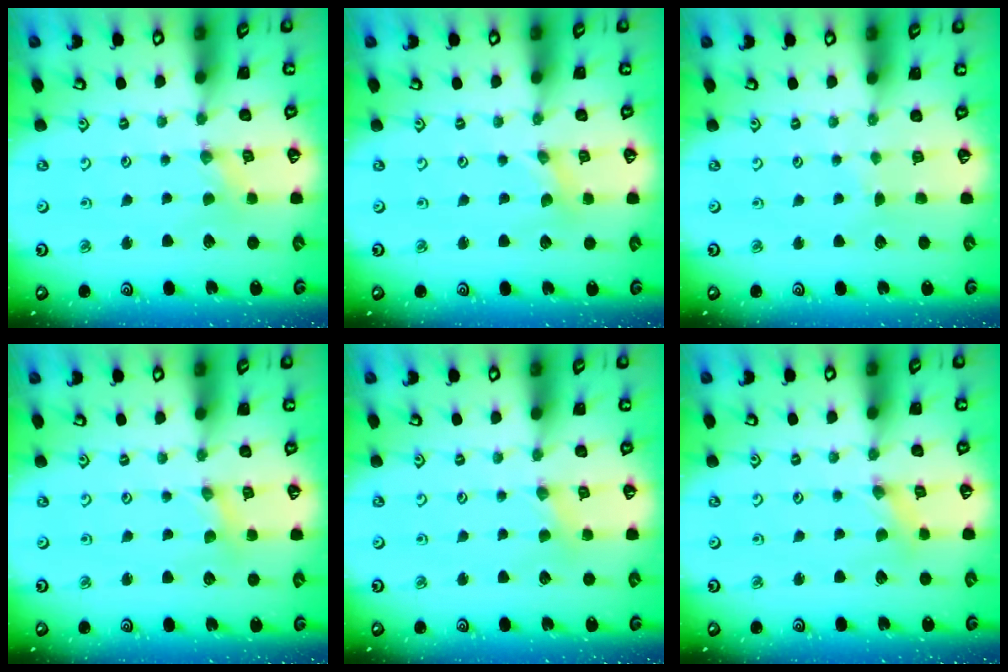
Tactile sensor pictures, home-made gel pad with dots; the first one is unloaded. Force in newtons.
{"total": 0.0}
{"total": 1.7, "press": 1.7, "slide": 0.2}
{"total": 0.6, "press": 0.6, "slide": 0.1}
{"total": 2.8, "press": 2.7, "slide": 0.5}
{"total": 1.5, "press": 1.5, "slide": 0.2}